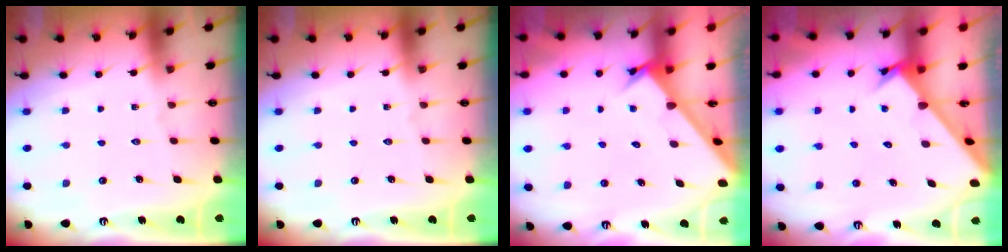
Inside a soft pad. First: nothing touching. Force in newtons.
{"total": 0.0}
{"total": 2.5, "press": 2.5, "slide": 0.2}
{"total": 2.6, "press": 2.6, "slide": 0.3}